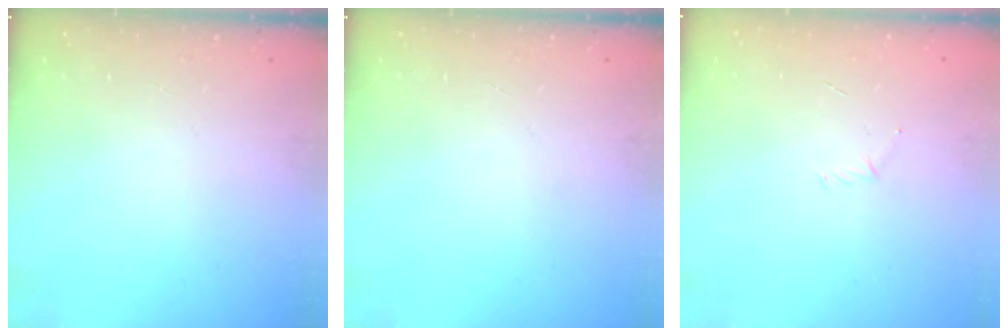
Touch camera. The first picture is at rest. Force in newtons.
{"total": 0.0}
{"total": 2.9, "press": 2.8, "slide": 0.8}